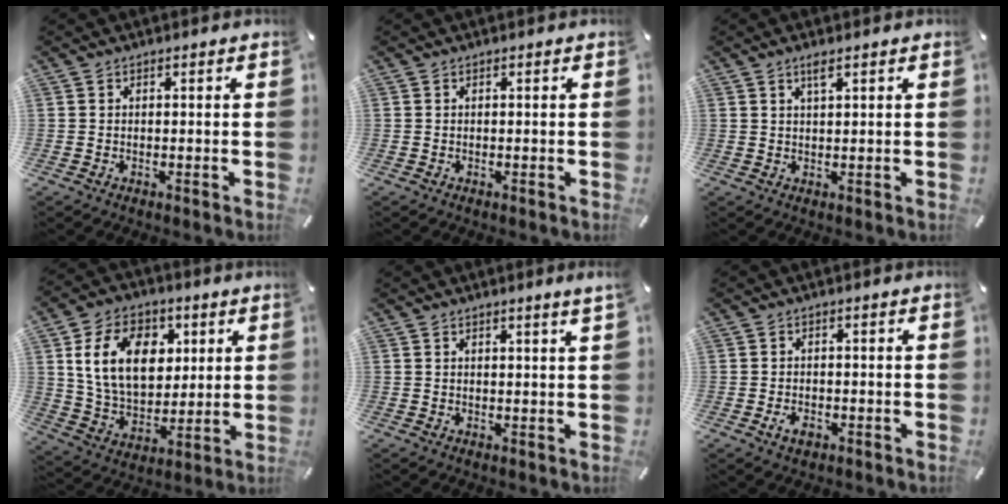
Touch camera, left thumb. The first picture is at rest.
{"total": 0.0}
{"total": 2.3, "force": [1.5, 0.3, 1.6], "torque": [-0.036, 0.001, 0.027]}
{"total": 16.2, "force": [4.8, 11.8, 10.0], "torque": [-0.176, 0.002, 0.089]}
{"total": 1.9, "force": [1.4, -0.3, 1.2], "torque": [-0.024, -0.003, 0.025]}
{"total": 2.5, "force": [-1.0, 1.6, 1.7], "torque": [-0.038, 0.002, -0.019]}